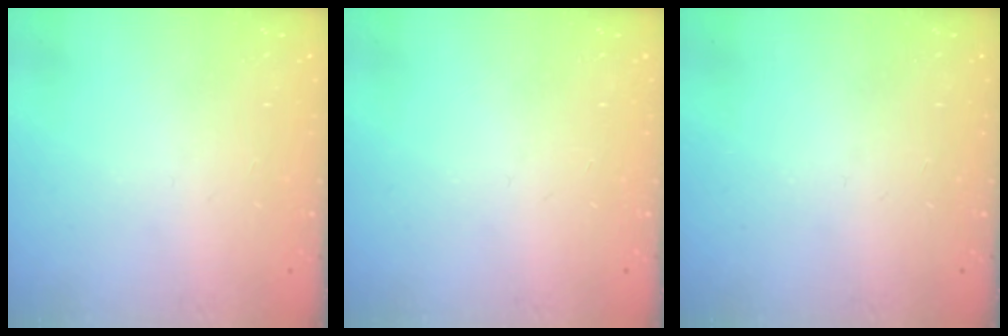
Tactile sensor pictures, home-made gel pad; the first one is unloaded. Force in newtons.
{"total": 0.0}
{"total": 0.0}